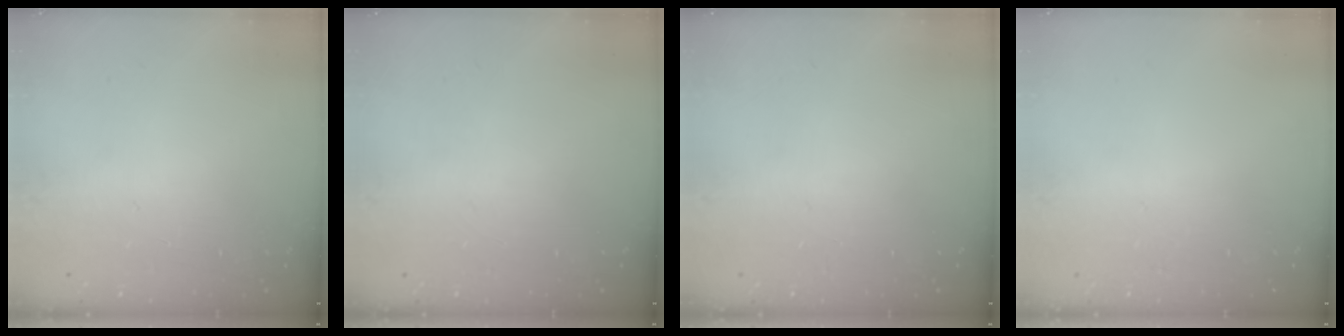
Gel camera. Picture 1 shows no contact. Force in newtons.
{"total": 0.0}
{"total": 0.0}
{"total": 0.0}